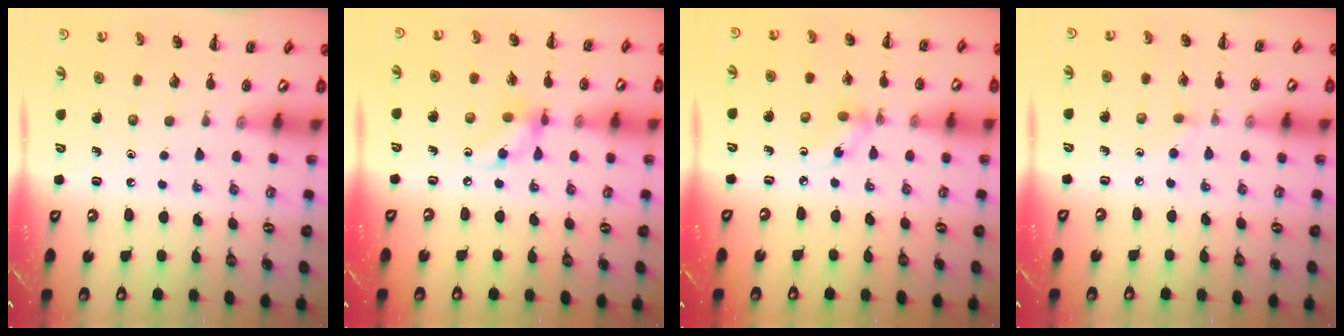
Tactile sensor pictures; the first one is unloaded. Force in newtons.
{"total": 7.4, "press": 7.4, "slide": 0.4}
{"total": 3.4, "press": 3.3, "slide": 0.8}
{"total": 2.3, "press": 2.1, "slide": 1.0}